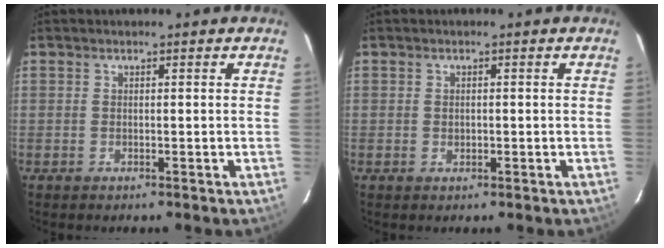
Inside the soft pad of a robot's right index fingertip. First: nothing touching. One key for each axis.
{"total": 1.0, "fx": -0.1, "fy": 0.9, "fz": 0.4, "tx": -0.007, "ty": 0.000, "tz": -0.001}